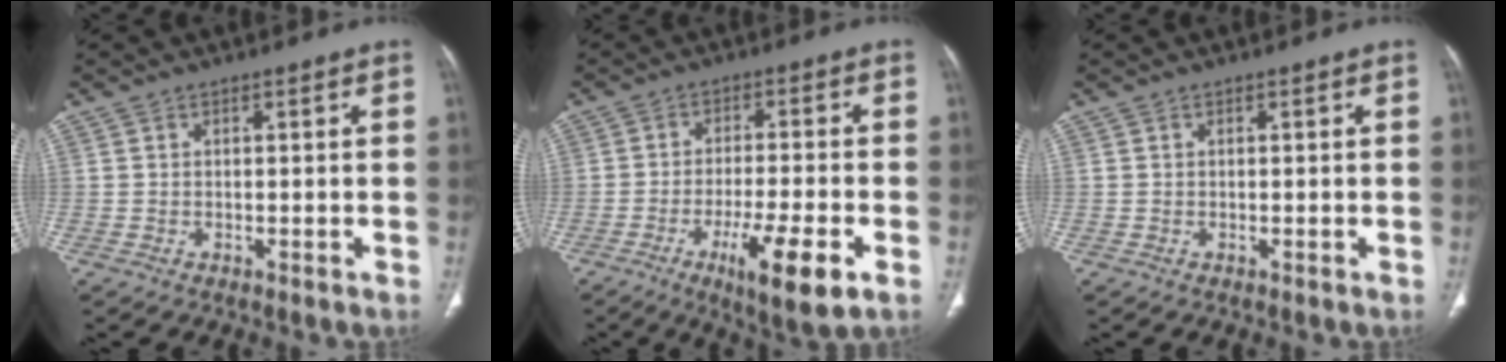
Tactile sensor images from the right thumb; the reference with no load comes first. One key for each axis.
{"total": 11.7, "fx": -5.1, "fy": 2.4, "fz": 10.3, "tx": -0.173, "ty": 0.003, "tz": -0.078}
{"total": 0.0}